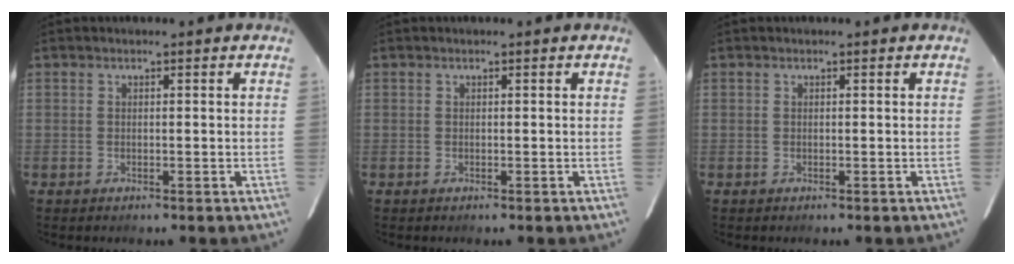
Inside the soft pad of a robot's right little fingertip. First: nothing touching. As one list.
[{"total": 0.0}, {"total": 0.0}]